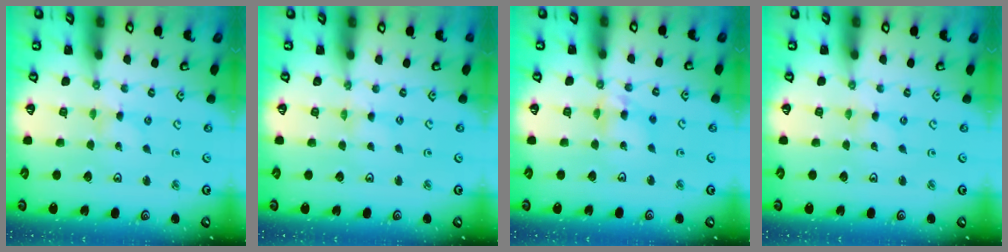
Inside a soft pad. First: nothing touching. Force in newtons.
{"total": 0.0}
{"total": 9.0, "press": 8.9, "slide": 0.8}
{"total": 0.0}